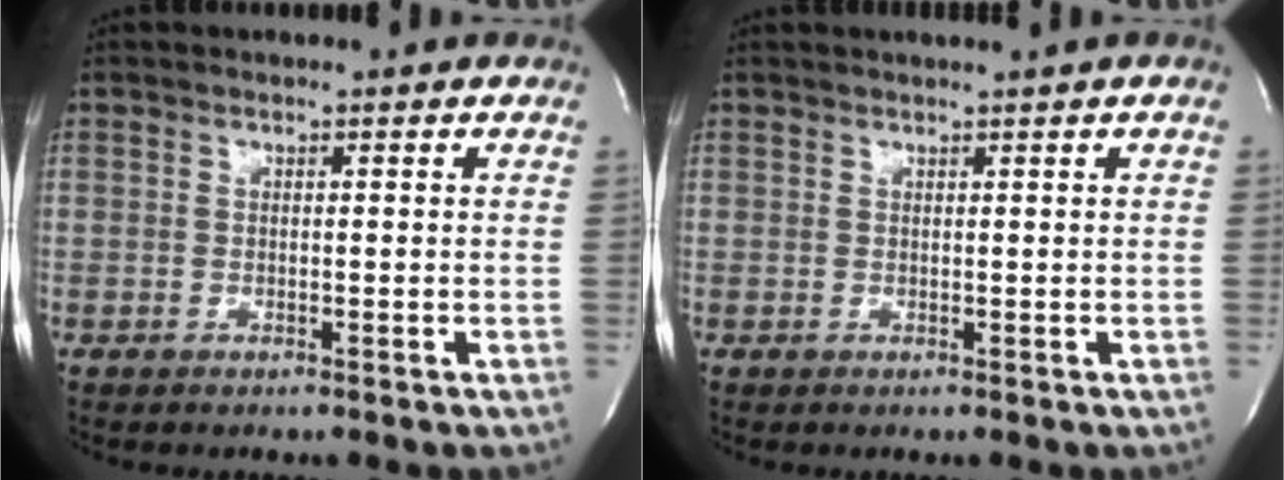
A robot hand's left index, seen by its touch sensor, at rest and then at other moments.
{"total": 1.3, "force": [1.0, -0.5, 0.8], "torque": [-0.009, 0.001, 0.019]}